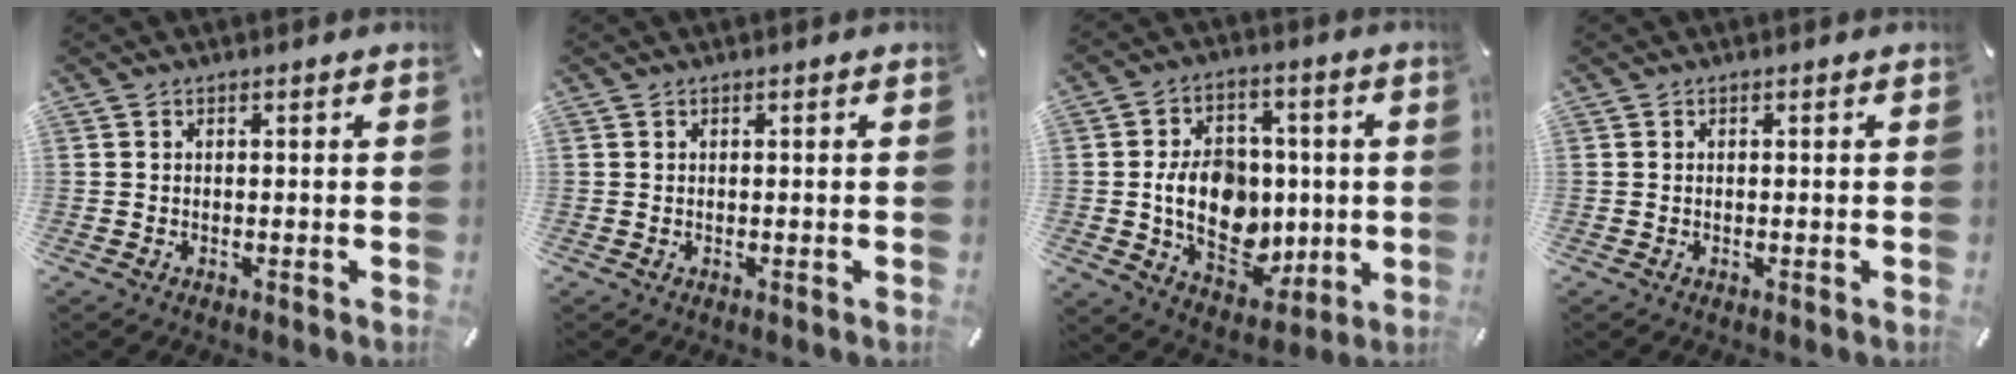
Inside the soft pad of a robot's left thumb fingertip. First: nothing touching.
{"total": 0.0}
{"total": 15.3, "force": [-1.0, 11.8, 9.7], "torque": [-0.178, 0.003, -0.010]}
{"total": 0.0}